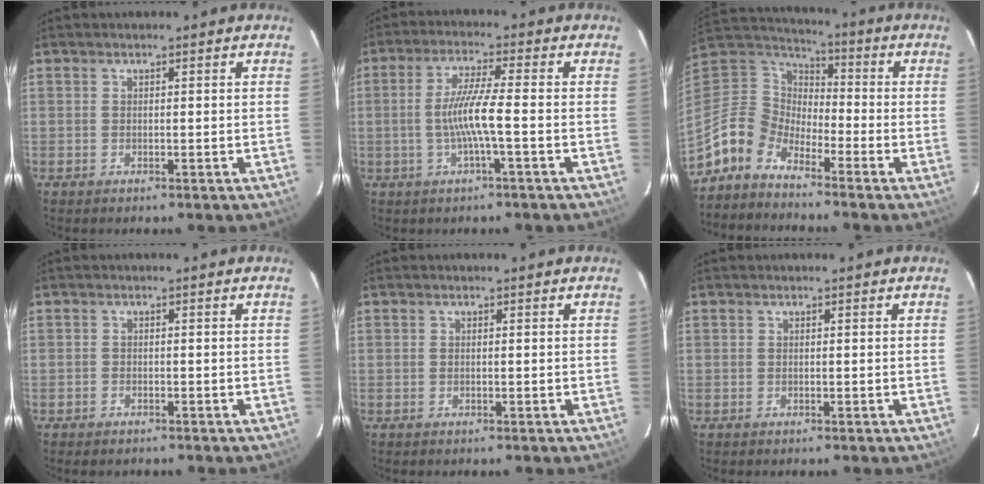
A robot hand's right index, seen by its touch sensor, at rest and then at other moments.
{"total": 6.8, "force": [-1.7, -0.6, 6.6], "torque": [-0.133, -0.001, -0.030]}
{"total": 10.0, "force": [-8.1, 5.1, 3.0], "torque": [-0.069, 0.022, -0.181]}
{"total": 1.4, "force": [-1.1, 0.8, 0.2], "torque": [-0.011, 0.002, -0.019]}
{"total": 0.0}
{"total": 0.0}